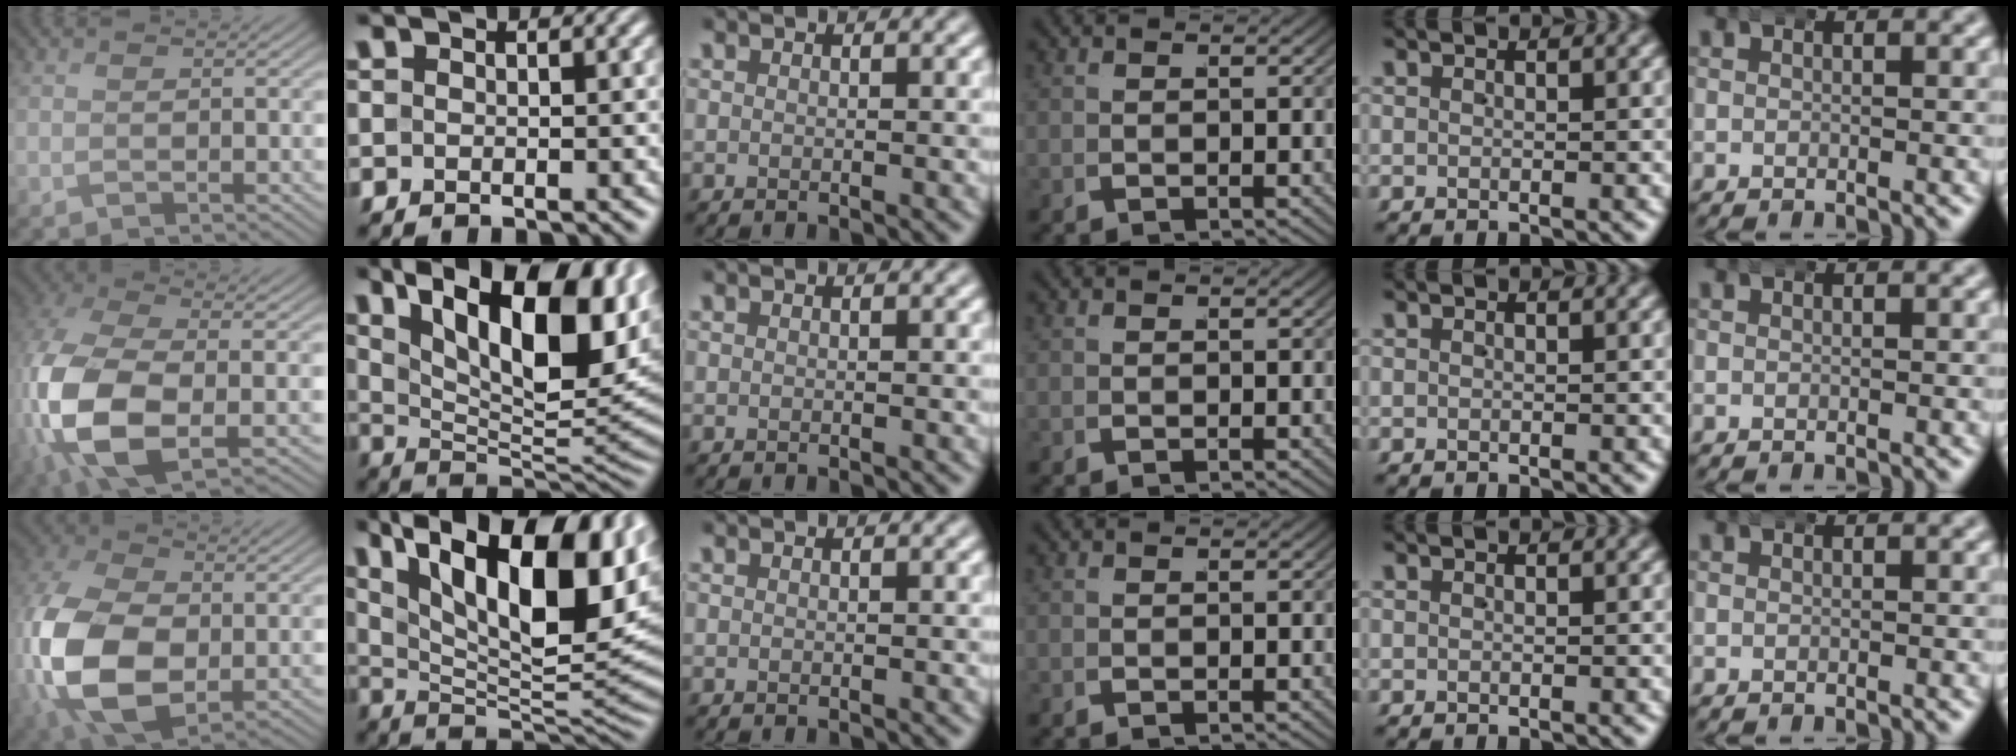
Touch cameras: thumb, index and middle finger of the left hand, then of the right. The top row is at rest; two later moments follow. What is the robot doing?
{"motion": "wrap", "object": "aluminum foil"}